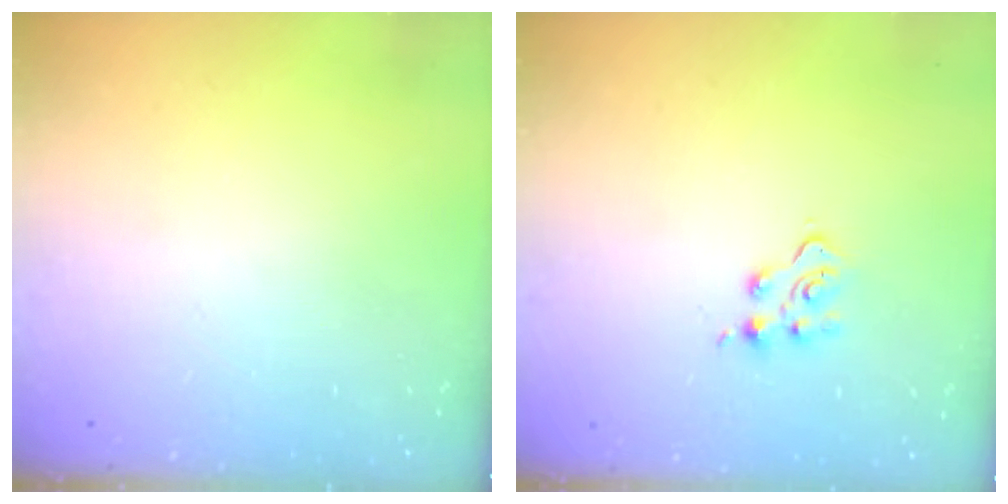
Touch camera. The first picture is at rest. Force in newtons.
{"total": 4.5, "press": 4.4, "slide": 0.6}